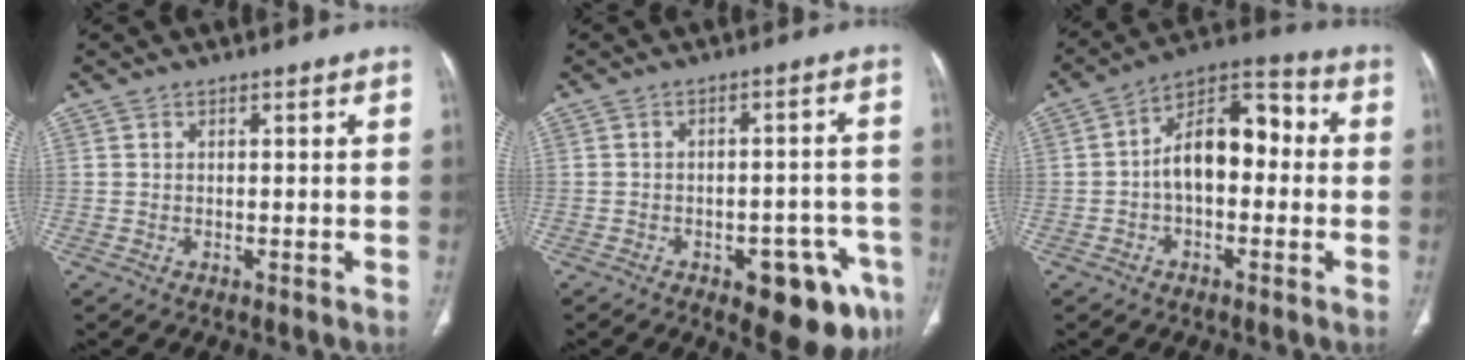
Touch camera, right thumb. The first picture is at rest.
{"total": 13.0, "force": [-6.6, 5.7, 9.6], "torque": [-0.078, 0.037, -0.076]}
{"total": 12.9, "force": [-0.4, 7.6, 10.4], "torque": [-0.139, 0.045, -0.020]}